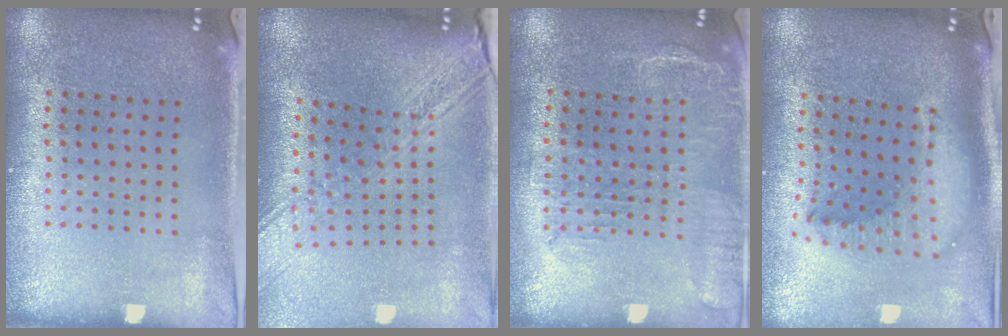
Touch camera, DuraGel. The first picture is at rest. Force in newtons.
{"total": 2.9, "press": 2.2, "slide": 1.9}
{"total": 1.7, "press": 1.4, "slide": 1.0}
{"total": 1.9, "press": 1.5, "slide": 1.2}